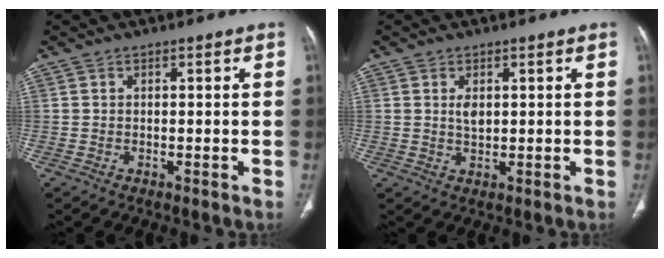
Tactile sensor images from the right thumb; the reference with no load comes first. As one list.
[{"total": 2.4, "force": [0.7, 1.4, 1.9], "torque": [-0.031, -0.005, 0.015]}]